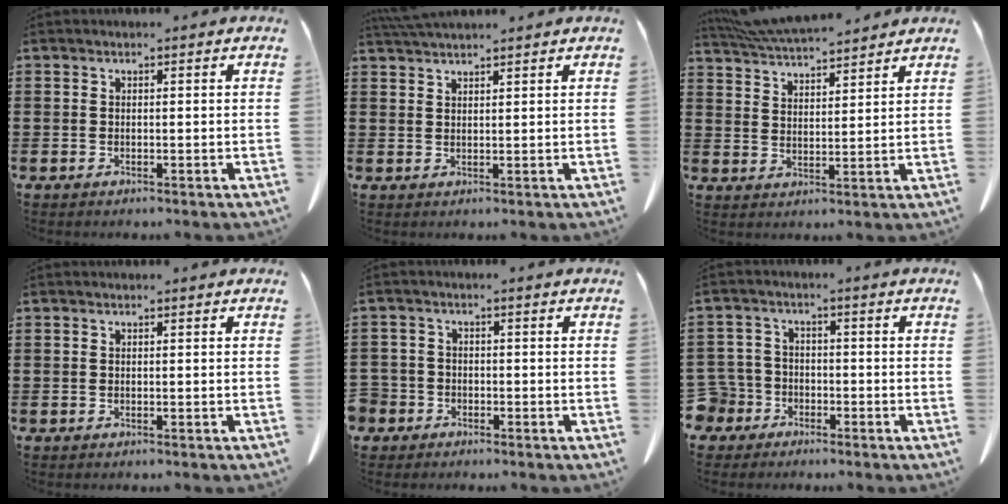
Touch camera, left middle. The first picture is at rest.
{"total": 2.7, "force": [2.6, 0.2, 0.8], "torque": [-0.021, -0.003, 0.049]}
{"total": 6.4, "force": [6.0, 0.9, 1.8], "torque": [-0.056, -0.022, 0.111]}
{"total": 0.0}
{"total": 2.4, "force": [-1.7, 1.7, 0.2], "torque": [-0.019, -0.004, -0.039]}
{"total": 4.6, "force": [-2.6, 3.7, 0.9], "torque": [-0.055, -0.001, -0.059]}